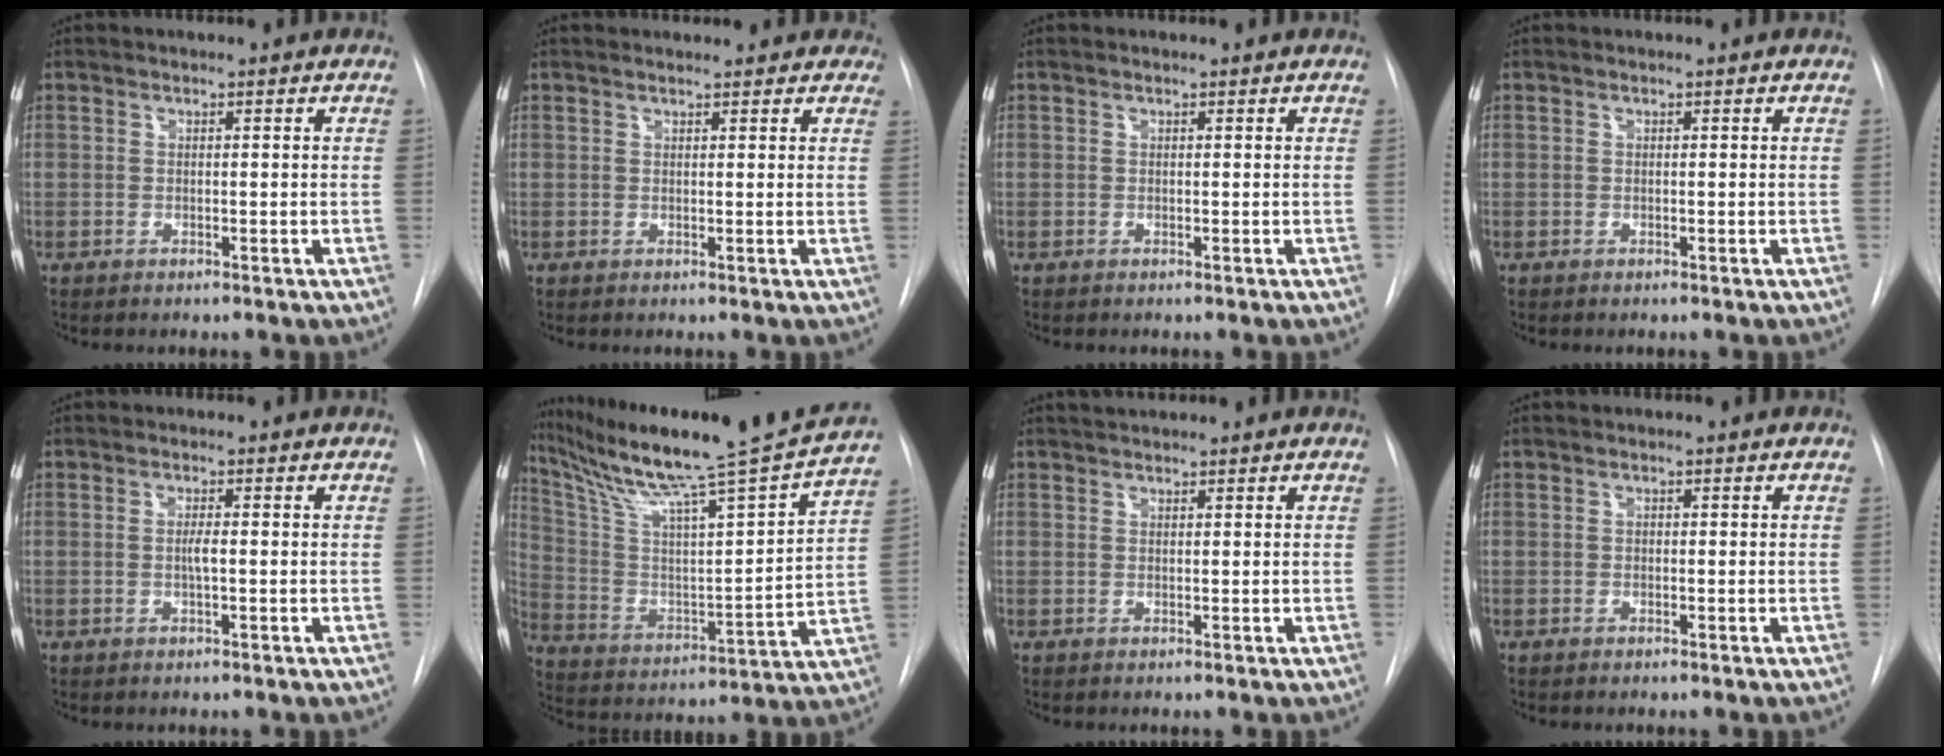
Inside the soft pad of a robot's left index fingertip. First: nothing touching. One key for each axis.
{"total": 7.8, "fx": 7.0, "fy": 2.7, "fz": 2.1, "tx": -0.008, "ty": 0.010, "tz": 0.064}
{"total": 0.0}
{"total": 0.0}
{"total": 1.4, "fx": -0.1, "fy": 0.0, "fz": 1.4, "tx": -0.028, "ty": 0.001, "tz": -0.004}
{"total": 24.2, "fx": 21.0, "fy": -1.5, "fz": 11.9, "tx": -0.213, "ty": -0.045, "tz": 0.325}
{"total": 2.2, "fx": 2.1, "fy": 0.3, "fz": 0.6, "tx": -0.011, "ty": 0.027, "tz": 0.036}
{"total": 0.0}